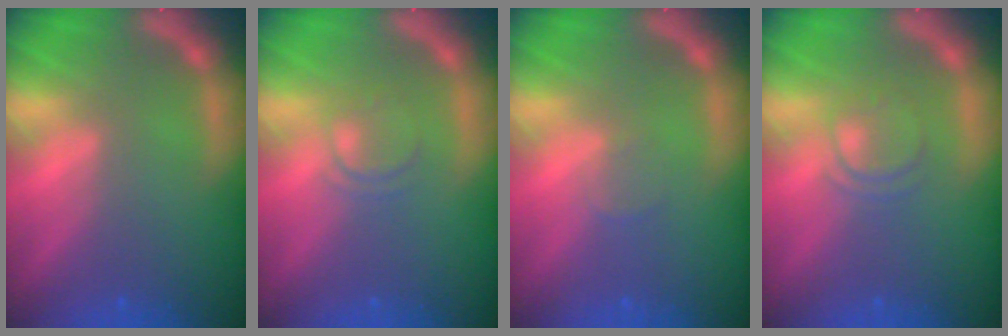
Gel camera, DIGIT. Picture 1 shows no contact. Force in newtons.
{"total": 2.0}
{"total": 1.0}
{"total": 2.4}